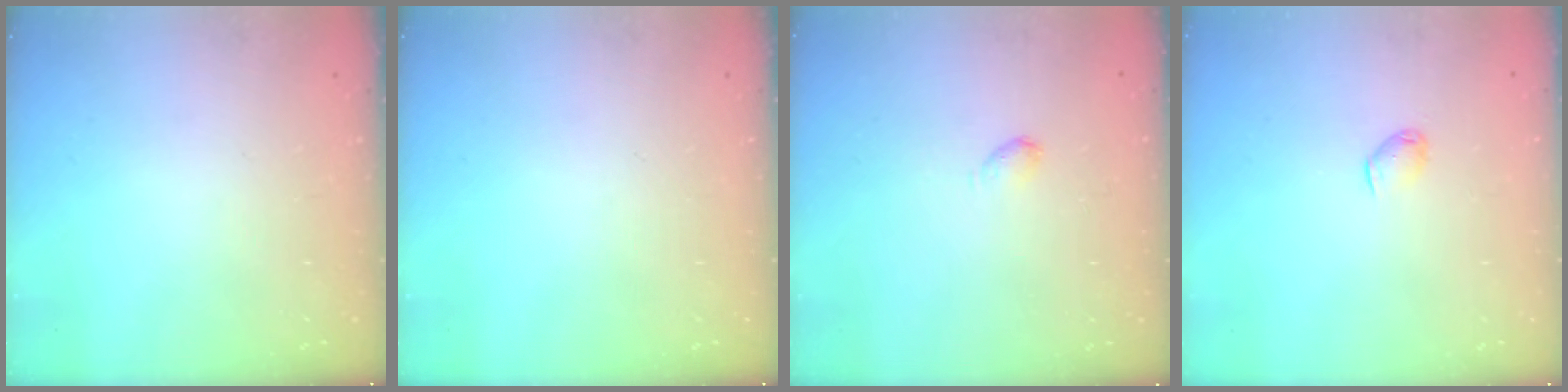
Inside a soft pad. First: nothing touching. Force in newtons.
{"total": 0.0}
{"total": 2.9, "press": 2.9, "slide": 0.5}
{"total": 3.4, "press": 3.3, "slide": 0.7}